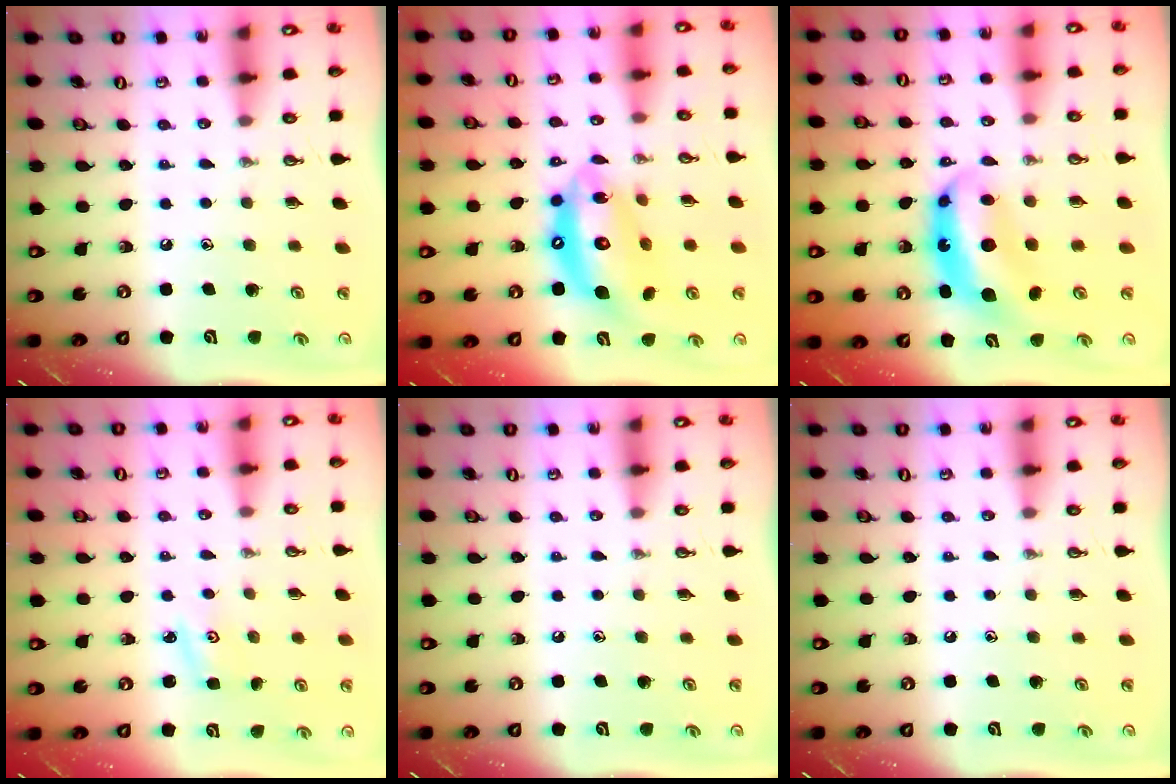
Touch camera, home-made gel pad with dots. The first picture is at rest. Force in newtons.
{"total": 17.2, "press": 17.1, "slide": 1.7}
{"total": 8.4, "press": 8.4, "slide": 1.0}
{"total": 3.0, "press": 3.0, "slide": 0.4}
{"total": 0.0}
{"total": 0.0}